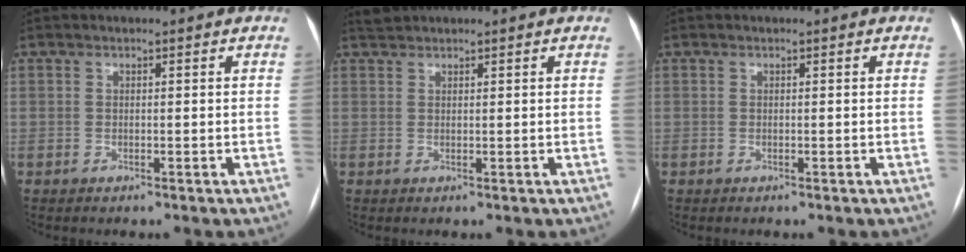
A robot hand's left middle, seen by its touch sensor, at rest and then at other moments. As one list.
[{"total": 1.2, "force": [1.2, 0.1, 0.0], "torque": [-0.006, 0.012, 0.029]}, {"total": 0.0}]